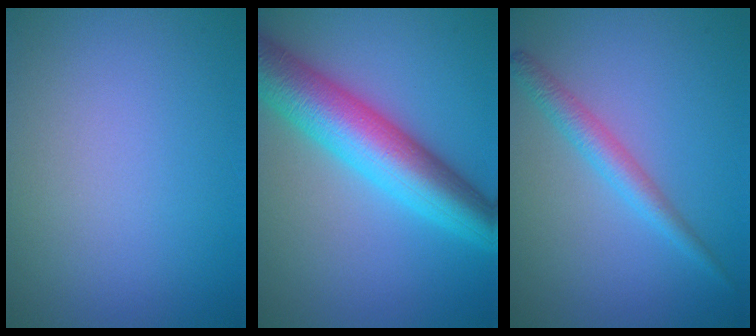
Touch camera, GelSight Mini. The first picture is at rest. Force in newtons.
{"total": 9.2, "press": 9.2, "slide": 0.0}
{"total": 2.4, "press": 2.4, "slide": 0.1}